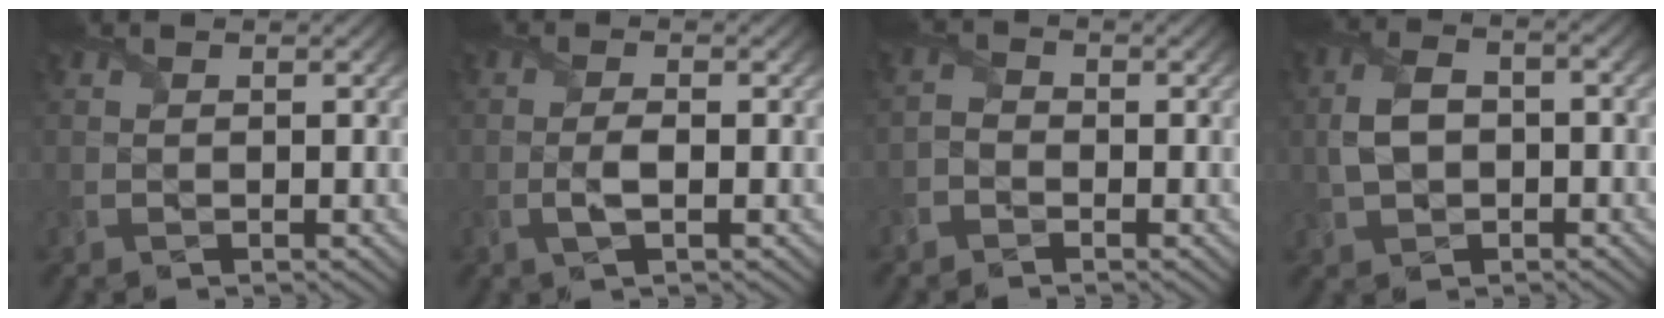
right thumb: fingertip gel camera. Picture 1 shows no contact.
{"total": 2.2, "force": [-0.6, 0.5, 2.1], "torque": [-0.045, 0.001, -0.018]}
{"total": 1.6, "force": [-1.2, 0.9, 0.5], "torque": [-0.011, 0.003, -0.032]}
{"total": 6.0, "force": [-0.4, 3.8, 4.7], "torque": [-0.107, 0.002, -0.013]}